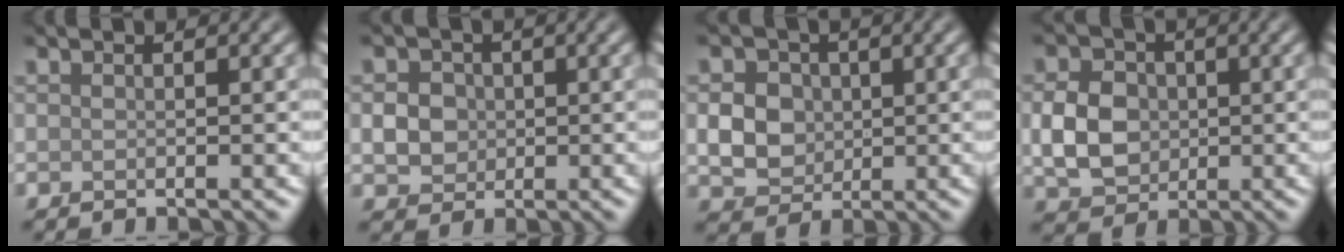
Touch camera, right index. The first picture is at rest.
{"total": 2.6, "force": [0.0, 2.3, 1.2], "torque": [-0.019, 0.000, 0.000]}
{"total": 4.0, "force": [0.1, 3.4, 2.1], "torque": [-0.042, -0.001, 0.002]}
{"total": 4.7, "force": [-0.2, 3.8, 2.8], "torque": [-0.058, 0.001, -0.005]}